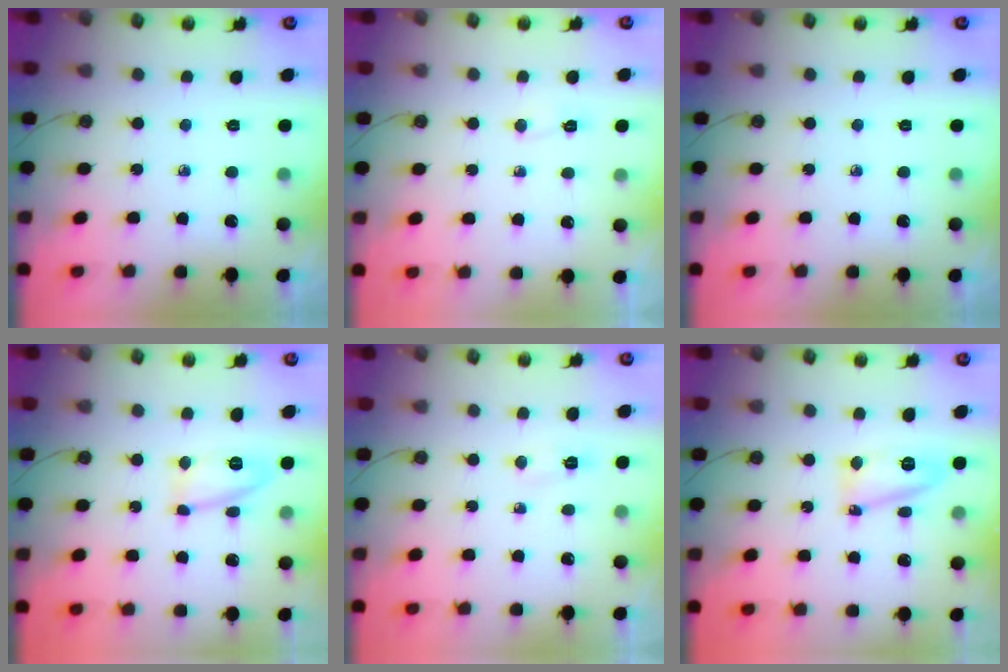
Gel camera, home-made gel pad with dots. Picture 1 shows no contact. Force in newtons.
{"total": 13.9, "press": 3.7, "slide": 13.4}
{"total": 0.0}
{"total": 10.5, "press": 10.5, "slide": 0.7}
{"total": 4.8, "press": 4.8, "slide": 0.7}
{"total": 10.3, "press": 9.6, "slide": 3.8}